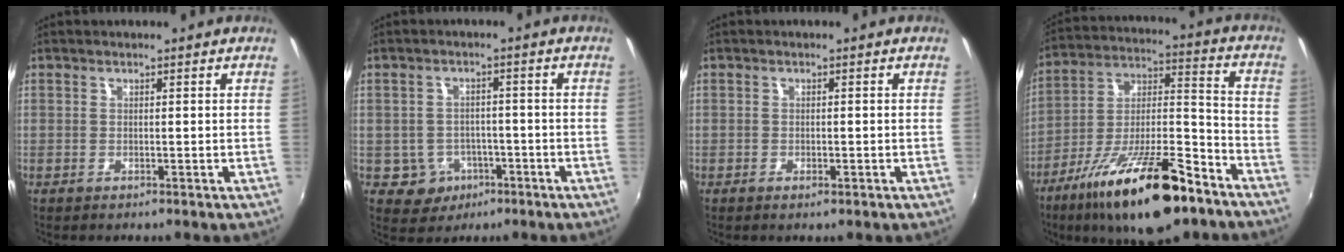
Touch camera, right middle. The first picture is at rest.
{"total": 5.8, "force": [-2.5, 5.0, 1.3], "torque": [-0.041, 0.011, -0.023]}
{"total": 1.1, "force": [-0.7, 0.4, 0.8], "torque": [-0.014, -0.002, -0.010]}
{"total": 22.7, "force": [-14.2, 6.7, 16.4], "torque": [-0.287, -0.018, -0.231]}